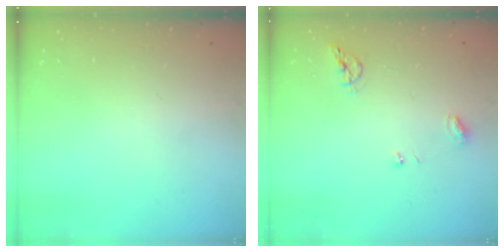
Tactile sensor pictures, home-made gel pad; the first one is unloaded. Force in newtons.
{"total": 6.7, "press": 6.7, "slide": 0.3}